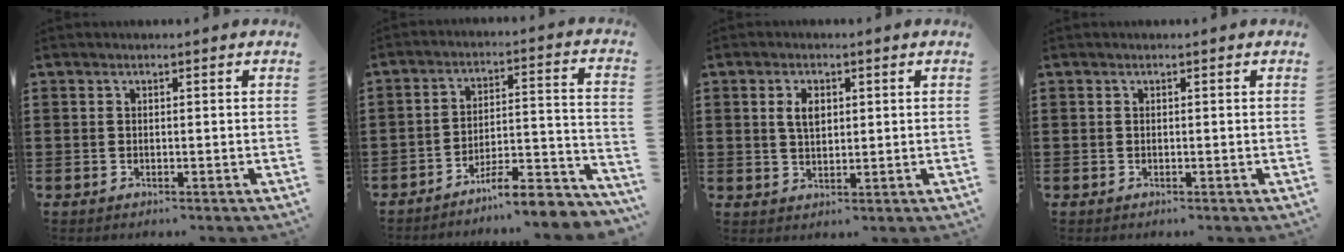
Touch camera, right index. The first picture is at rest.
{"total": 7.5, "force": [-6.8, 0.7, 2.9], "torque": [-0.038, 0.009, -0.129]}
{"total": 3.4, "force": [0.9, 1.9, 2.7], "torque": [-0.050, 0.006, 0.014]}
{"total": 0.0}